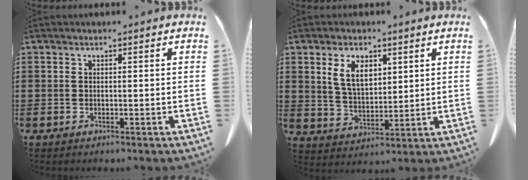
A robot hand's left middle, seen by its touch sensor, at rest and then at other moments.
{"total": 6.1, "force": [3.3, 3.3, 3.8], "torque": [-0.079, 0.007, 0.059]}